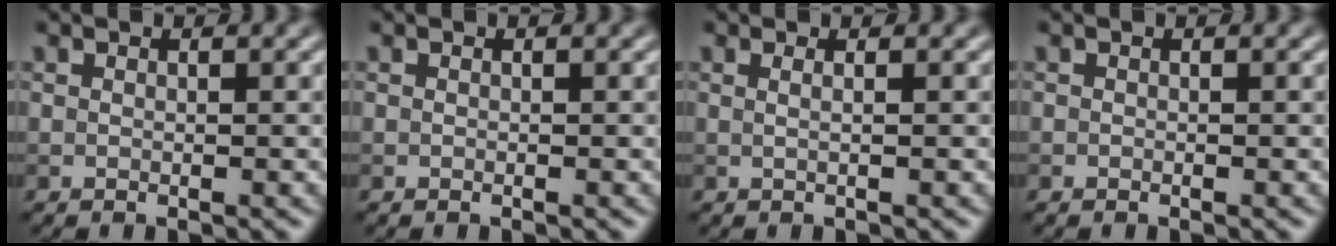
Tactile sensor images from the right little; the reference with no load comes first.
{"total": 0.0}
{"total": 1.3, "force": [0.5, 0.6, 1.1], "torque": [-0.005, -0.005, -0.007]}
{"total": 0.0}